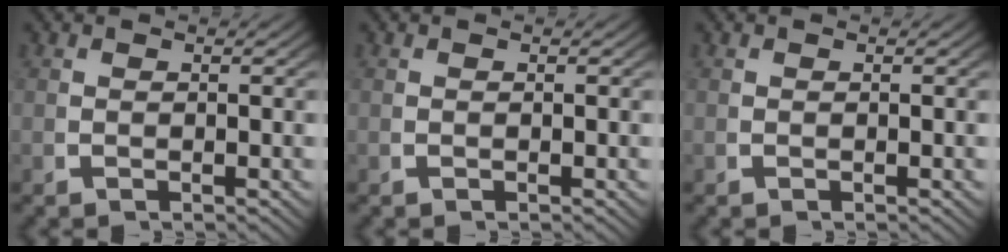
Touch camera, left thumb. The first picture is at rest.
{"total": 0.0}
{"total": 0.0}